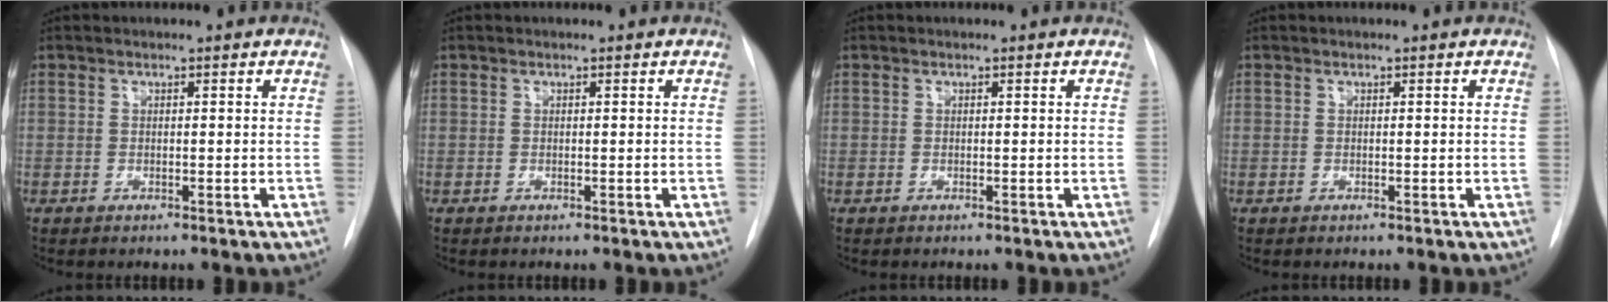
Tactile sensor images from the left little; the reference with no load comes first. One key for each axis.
{"total": 0.0}
{"total": 0.0}
{"total": 0.0}